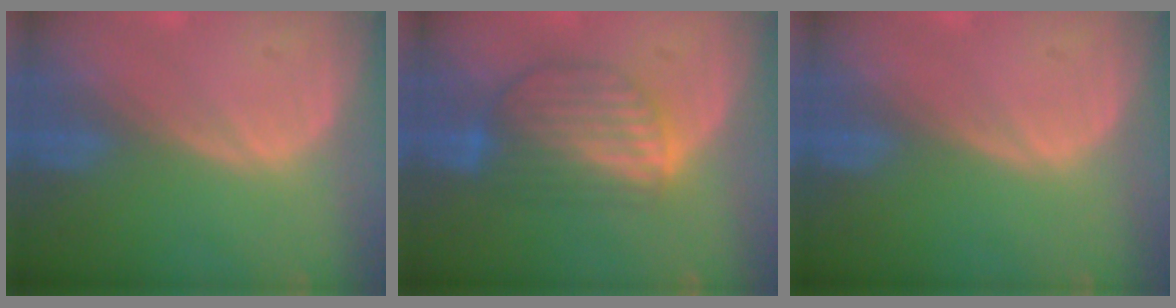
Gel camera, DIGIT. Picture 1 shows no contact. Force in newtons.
{"total": 7.5, "press": 7.1, "slide": 2.4}
{"total": 0.0}